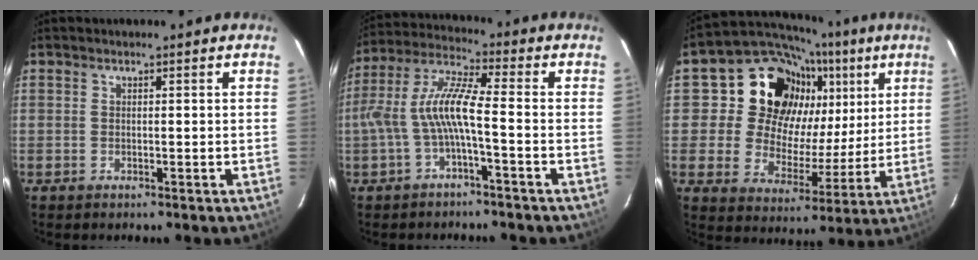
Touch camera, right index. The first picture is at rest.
{"total": 8.7, "force": [-2.4, 1.1, 8.3], "torque": [-0.187, 0.014, -0.043]}
{"total": 20.2, "force": [8.6, 16.1, 8.7], "torque": [-0.181, 0.047, 0.152]}